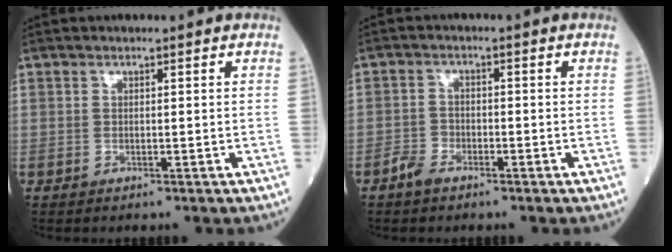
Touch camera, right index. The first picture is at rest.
{"total": 2.6, "force": [-2.0, 1.3, 1.1], "torque": [-0.022, 0.003, -0.037]}